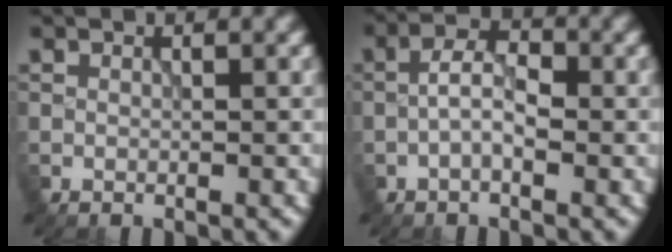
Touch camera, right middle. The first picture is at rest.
{"total": 3.3, "force": [-0.8, 1.5, 2.8], "torque": [-0.052, 0.007, -0.020]}